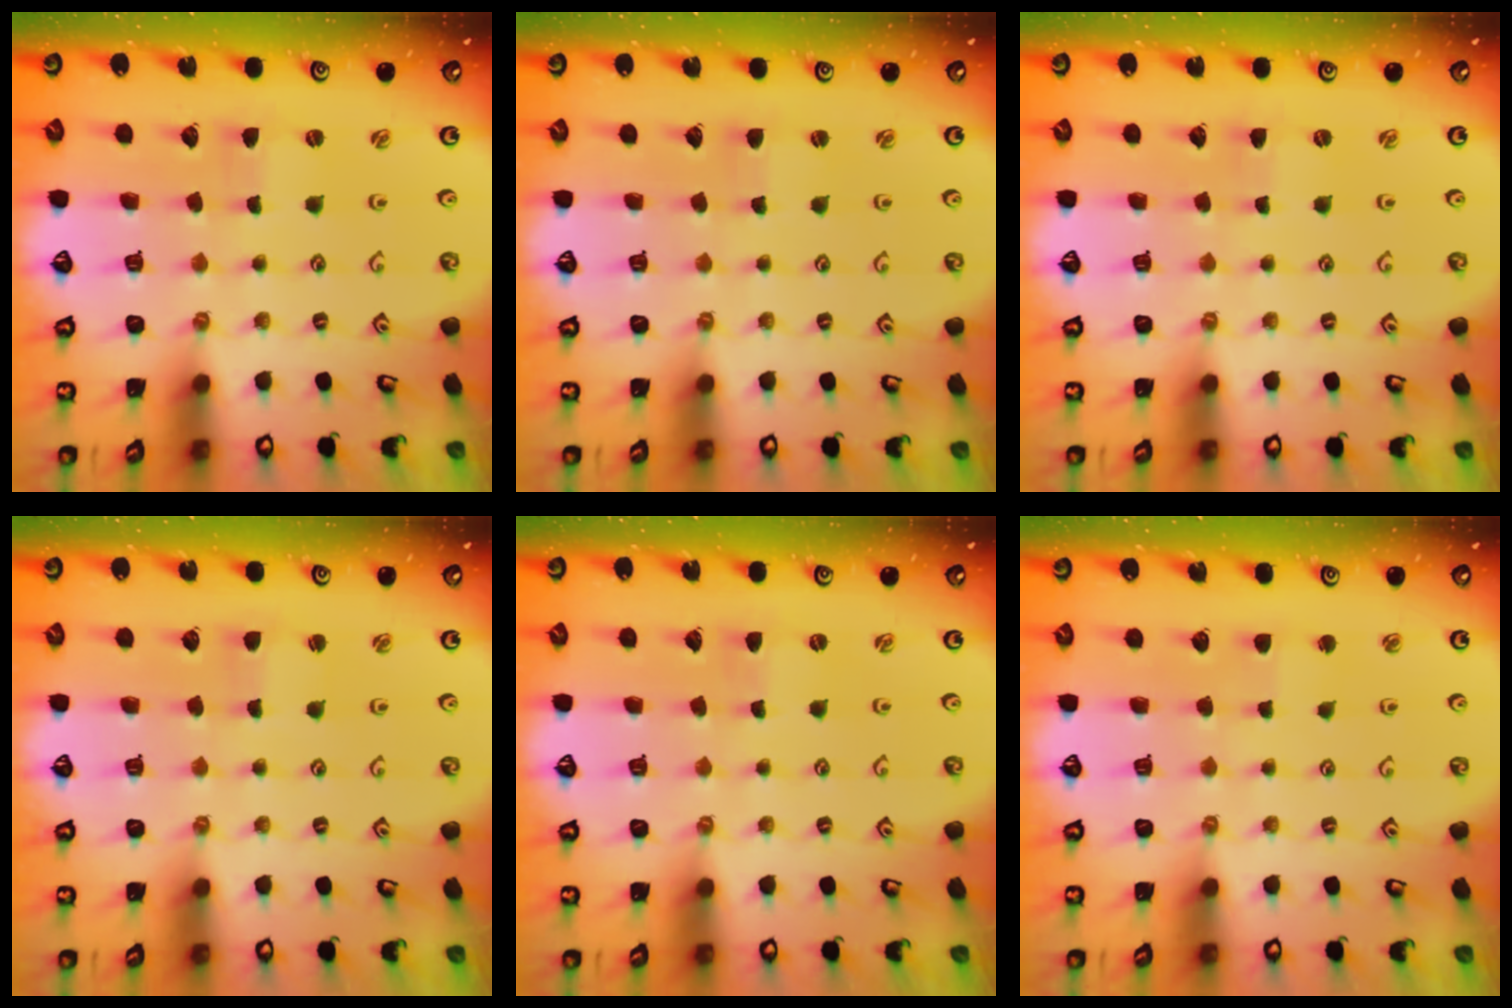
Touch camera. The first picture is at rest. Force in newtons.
{"total": 2.0, "press": 2.0, "slide": 0.4}
{"total": 0.5, "press": 0.4, "slide": 0.3}
{"total": 1.7, "press": 1.7, "slide": 0.1}
{"total": 0.0}
{"total": 1.9, "press": 1.9, "slide": 0.3}